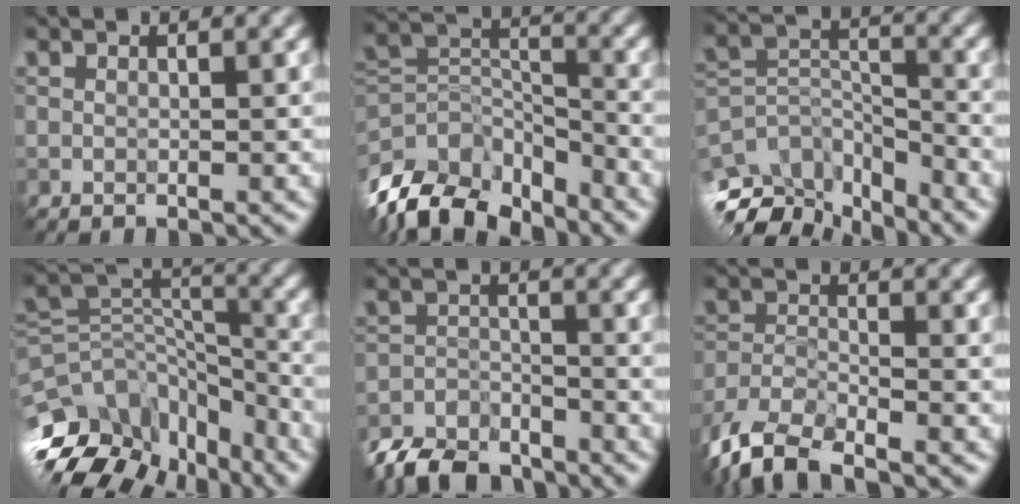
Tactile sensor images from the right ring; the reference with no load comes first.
{"total": 10.7, "force": [-8.8, 4.6, 4.0], "torque": [-0.082, 0.005, -0.158]}
{"total": 8.4, "force": [-7.4, 2.9, 2.6], "torque": [-0.057, -0.009, -0.129]}
{"total": 13.1, "force": [-9.4, 7.3, 5.5], "torque": [-0.122, 0.029, -0.144]}
{"total": 5.9, "force": [-5.7, 1.6, 0.7], "torque": [-0.009, -0.005, -0.101]}
{"total": 6.3, "force": [-5.5, 1.6, 2.5], "torque": [-0.051, -0.006, -0.103]}